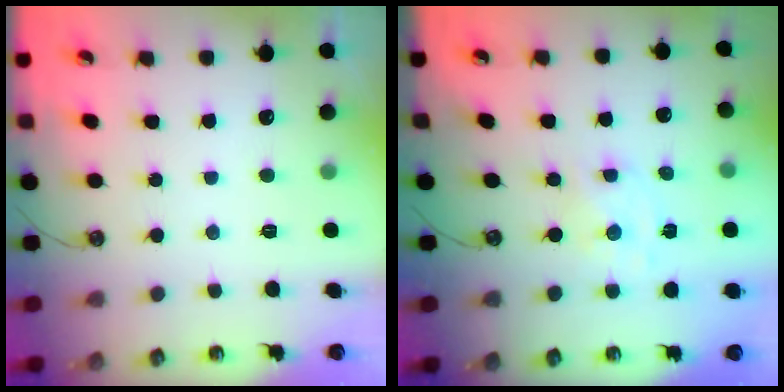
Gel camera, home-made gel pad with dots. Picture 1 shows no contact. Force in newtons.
{"total": 0.9, "press": 0.8, "slide": 0.1}